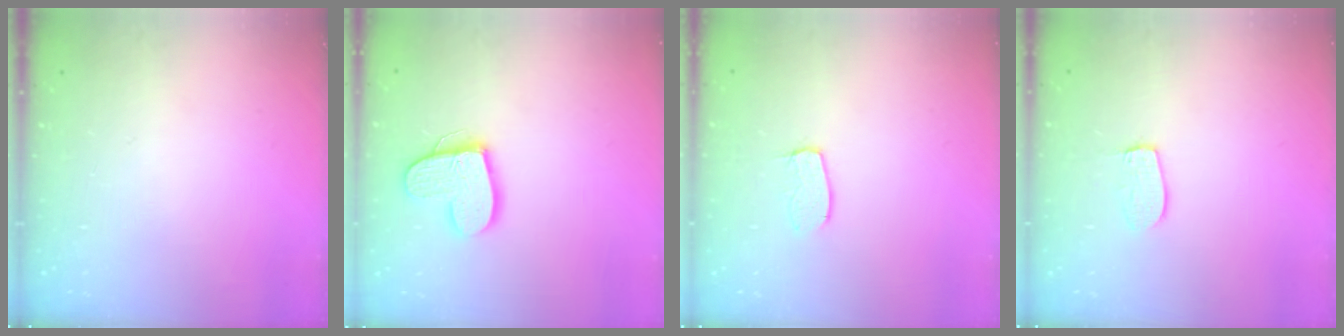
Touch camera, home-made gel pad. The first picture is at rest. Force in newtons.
{"total": 12.9, "press": 12.9, "slide": 1.0}
{"total": 6.0, "press": 6.0, "slide": 0.5}
{"total": 6.6, "press": 6.6, "slide": 0.5}